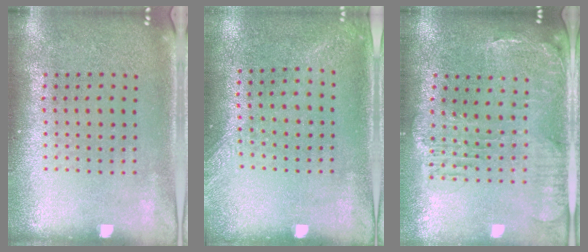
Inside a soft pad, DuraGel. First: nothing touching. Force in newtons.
{"total": 1.3, "press": 1.1, "slide": 0.6}
{"total": 1.5, "press": 1.4, "slide": 0.4}